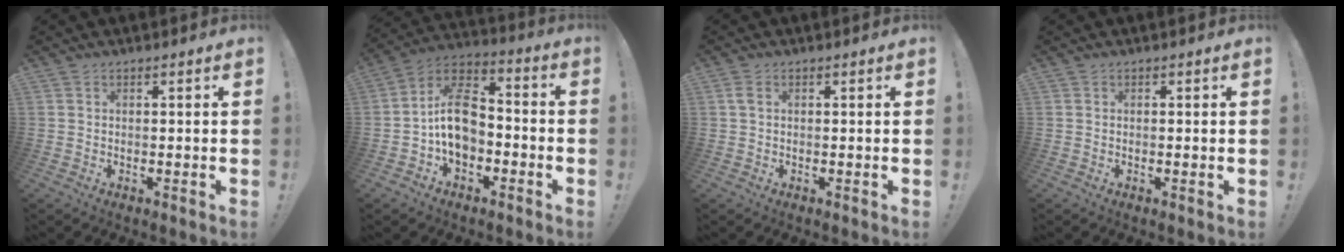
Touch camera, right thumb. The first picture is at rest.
{"total": 13.0, "force": [-1.9, 9.4, 8.7], "torque": [-0.148, 0.025, -0.029]}
{"total": 1.2, "force": [0.3, 0.5, 1.1], "torque": [-0.018, 0.000, 0.004]}
{"total": 0.0}